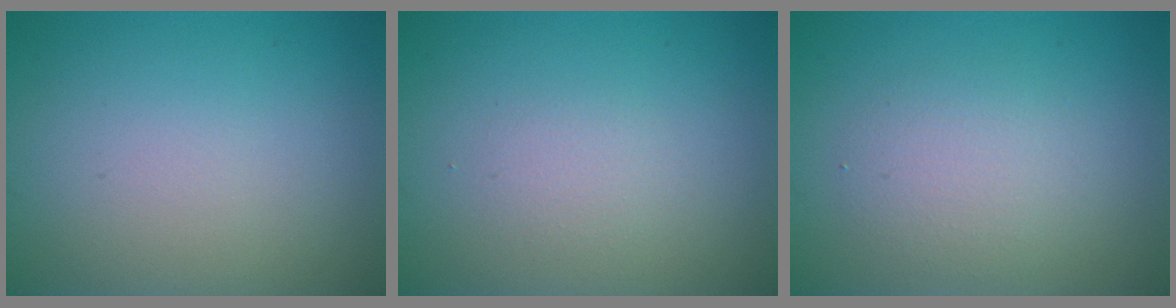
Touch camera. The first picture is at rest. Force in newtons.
{"total": 1.2, "press": 1.2, "slide": 0.1}
{"total": 2.6, "press": 2.6, "slide": 0.0}